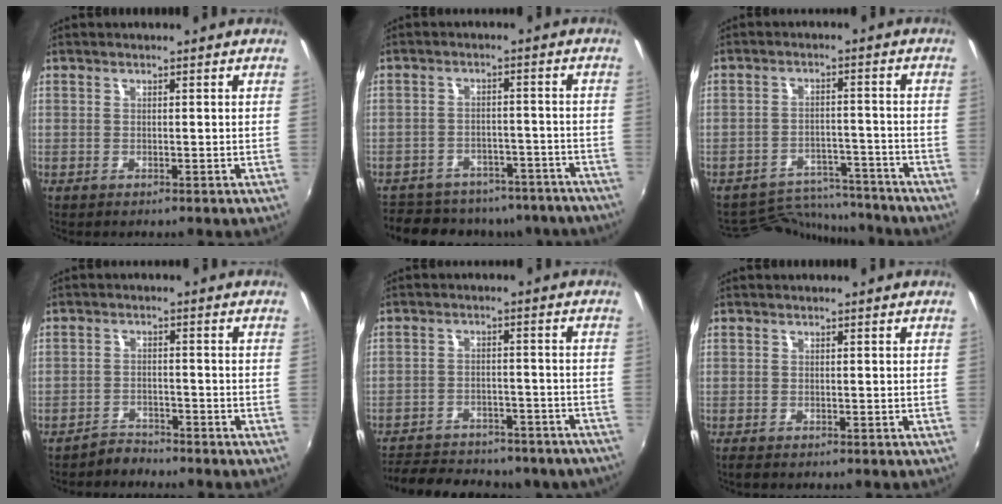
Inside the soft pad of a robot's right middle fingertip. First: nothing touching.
{"total": 20.1, "force": [-17.1, 8.1, 6.7], "torque": [-0.143, 0.012, -0.209]}
{"total": 12.6, "force": [-11.9, 3.5, 2.0], "torque": [-0.055, 0.026, -0.165]}
{"total": 3.0, "force": [-2.9, 0.8, -0.1], "torque": [-0.004, 0.007, -0.052]}
{"total": 23.3, "force": [-19.3, 9.0, 9.4], "torque": [-0.199, 0.004, -0.239]}
{"total": 1.1, "force": [-0.9, 0.4, 0.5], "torque": [-0.012, -0.007, -0.017]}